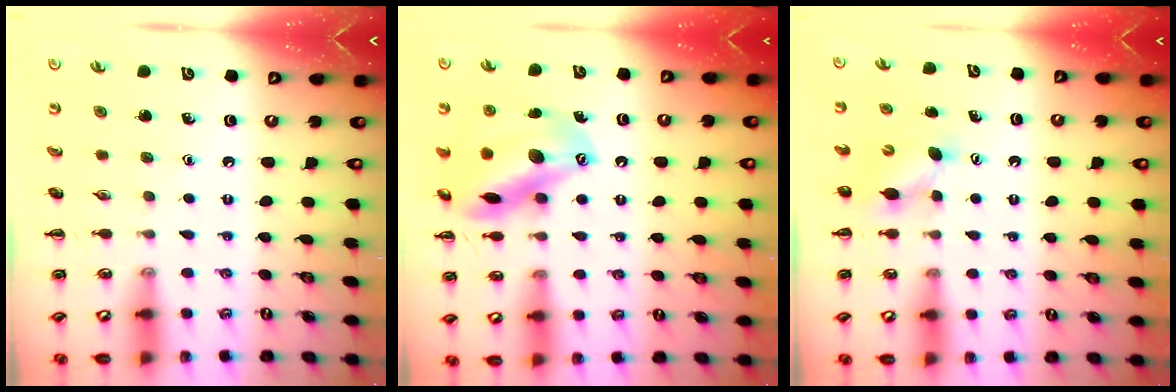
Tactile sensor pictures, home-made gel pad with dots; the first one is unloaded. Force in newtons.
{"total": 17.2, "press": 17.0, "slide": 2.3}
{"total": 4.8, "press": 4.7, "slide": 1.1}